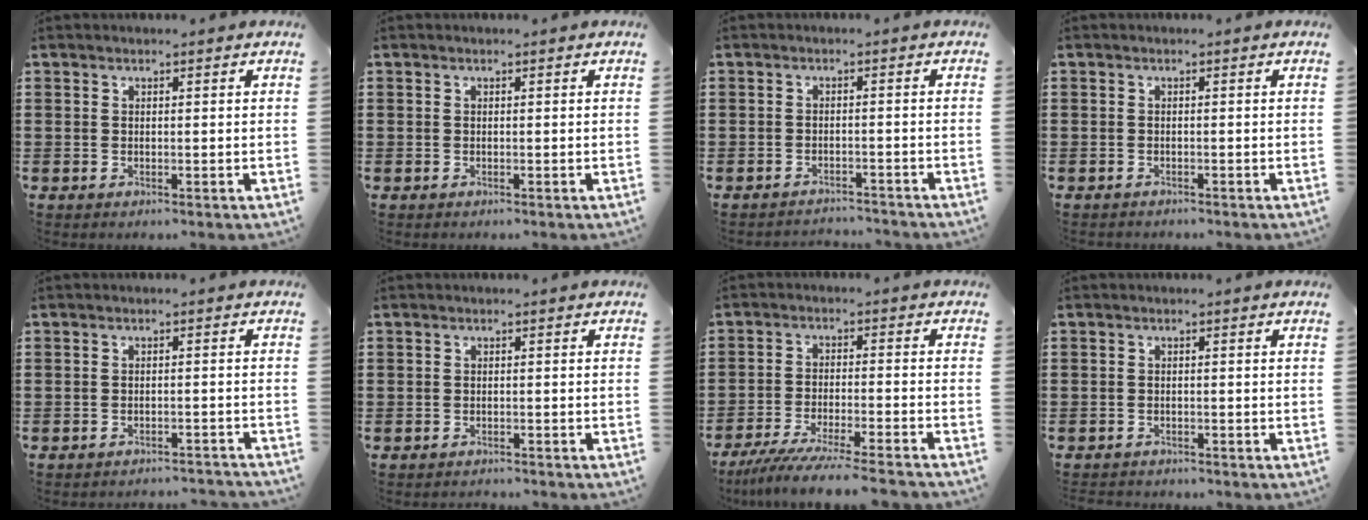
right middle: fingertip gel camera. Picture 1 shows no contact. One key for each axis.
{"total": 0.0}
{"total": 2.2, "fx": -2.2, "fy": 0.2, "fz": -0.2, "tx": -0.004, "ty": -0.001, "tz": -0.049}
{"total": 0.7, "fx": -0.7, "fy": 0.0, "fz": 0.0, "tx": -0.002, "ty": -0.002, "tz": -0.014}
{"total": 2.0, "fx": -2.0, "fy": -0.1, "fz": 0.2, "tx": -0.008, "ty": 0.000, "tz": -0.040}
{"total": 1.1, "fx": -1.0, "fy": 0.2, "fz": -0.2, "tx": 0.001, "ty": 0.003, "tz": -0.024}
{"total": 6.5, "fx": -6.0, "fy": -0.4, "fz": 2.5, "tx": -0.047, "ty": -0.015, "tz": -0.113}
{"total": 1.2, "fx": -1.2, "fy": 0.1, "fz": -0.1, "tx": -0.003, "ty": 0.000, "tz": -0.025}